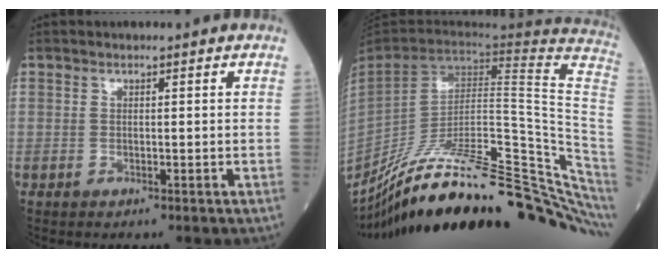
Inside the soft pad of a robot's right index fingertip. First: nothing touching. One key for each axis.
{"total": 40.0, "fx": -30.3, "fy": 5.3, "fz": 25.5, "tx": -0.302, "ty": -0.053, "tz": -0.433}